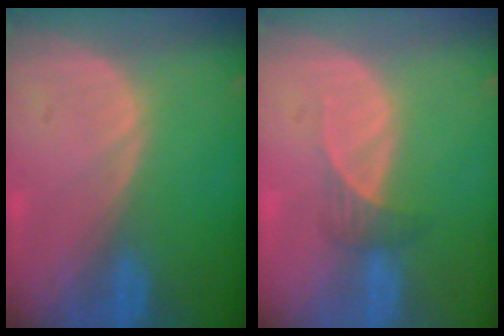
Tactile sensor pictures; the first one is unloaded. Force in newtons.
{"total": 2.1, "press": 1.9, "slide": 0.9}